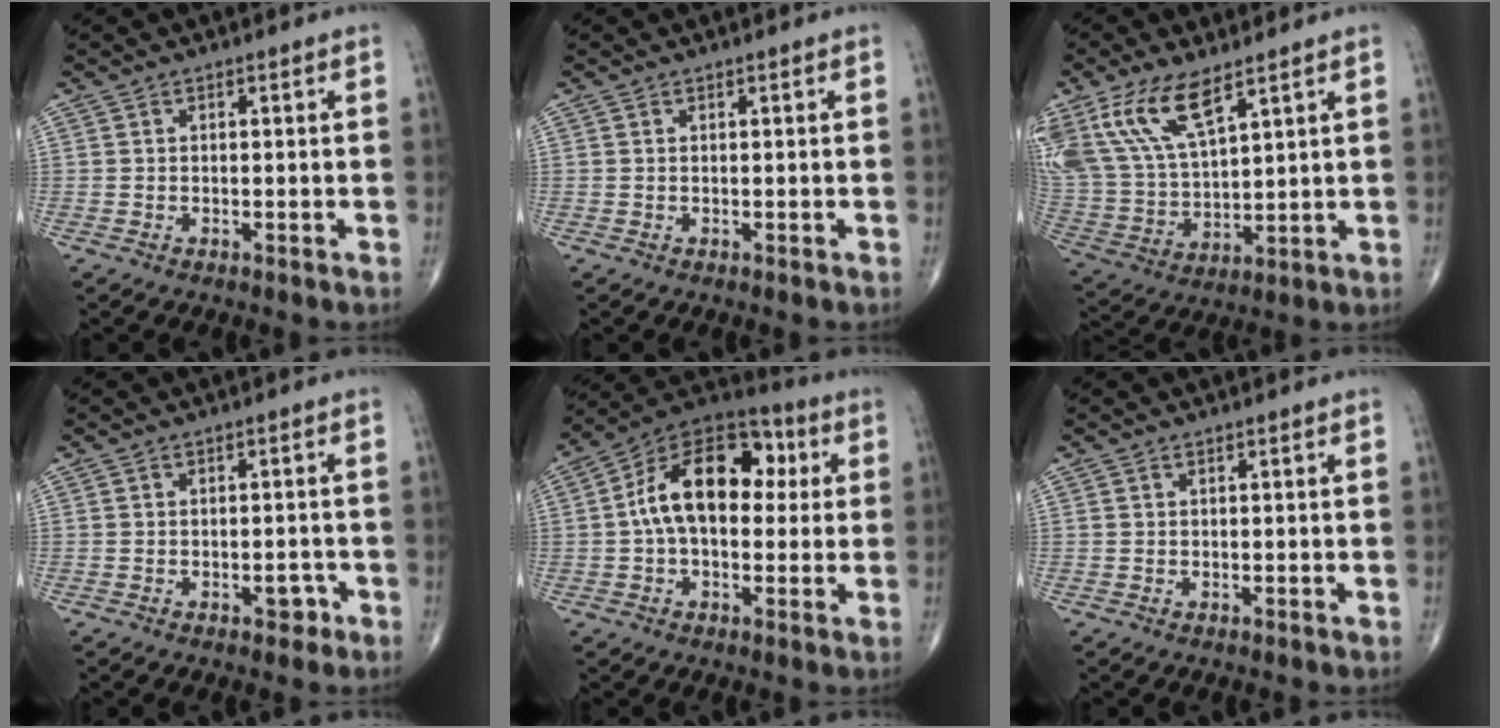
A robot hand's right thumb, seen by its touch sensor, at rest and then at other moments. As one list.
[{"total": 0.0}, {"total": 16.1, "force": [9.2, 6.8, 11.4], "torque": [-0.233, -0.029, 0.192]}, {"total": 2.5, "force": [-1.3, 1.3, 1.6], "torque": [-0.009, 0.008, -0.017]}, {"total": 17.2, "force": [2.2, 10.5, 13.4], "torque": [-0.190, 0.039, 0.023]}, {"total": 0.0}]